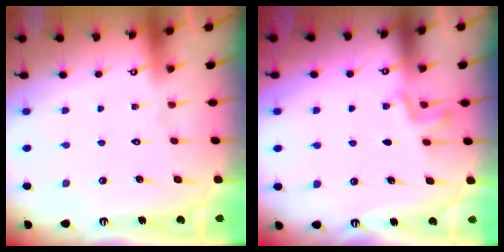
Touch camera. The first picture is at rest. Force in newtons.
{"total": 4.1, "press": 3.9, "slide": 1.3}